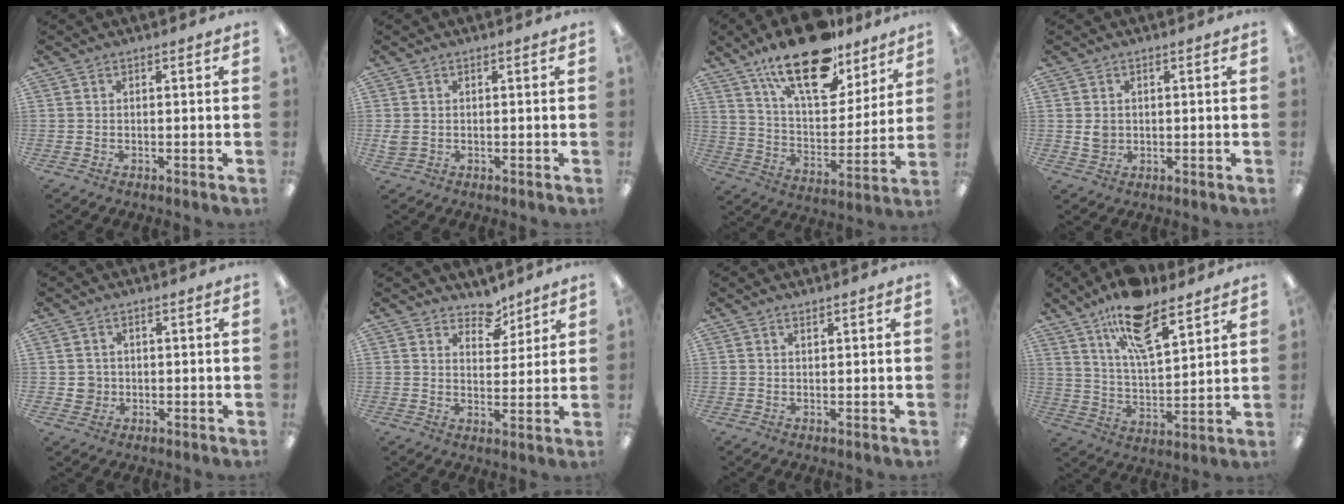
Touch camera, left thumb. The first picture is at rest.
{"total": 1.7, "force": [0.3, 1.3, 0.9], "torque": [-0.019, 0.004, 0.004]}
{"total": 23.0, "force": [16.1, 9.5, 13.4], "torque": [-0.215, -0.091, 0.276]}
{"total": 2.7, "force": [0.6, 2.3, 1.2], "torque": [-0.018, 0.000, 0.009]}
{"total": 2.8, "force": [0.2, 2.8, 0.4], "torque": [-0.005, 0.000, 0.001]}
{"total": 6.9, "force": [5.6, 3.4, 2.0], "torque": [-0.016, -0.034, 0.099]}
{"total": 1.0, "force": [0.9, 0.1, 0.4], "torque": [-0.009, -0.001, 0.016]}
{"total": 15.7, "force": [11.0, 5.4, 9.9], "torque": [-0.168, -0.047, 0.185]}